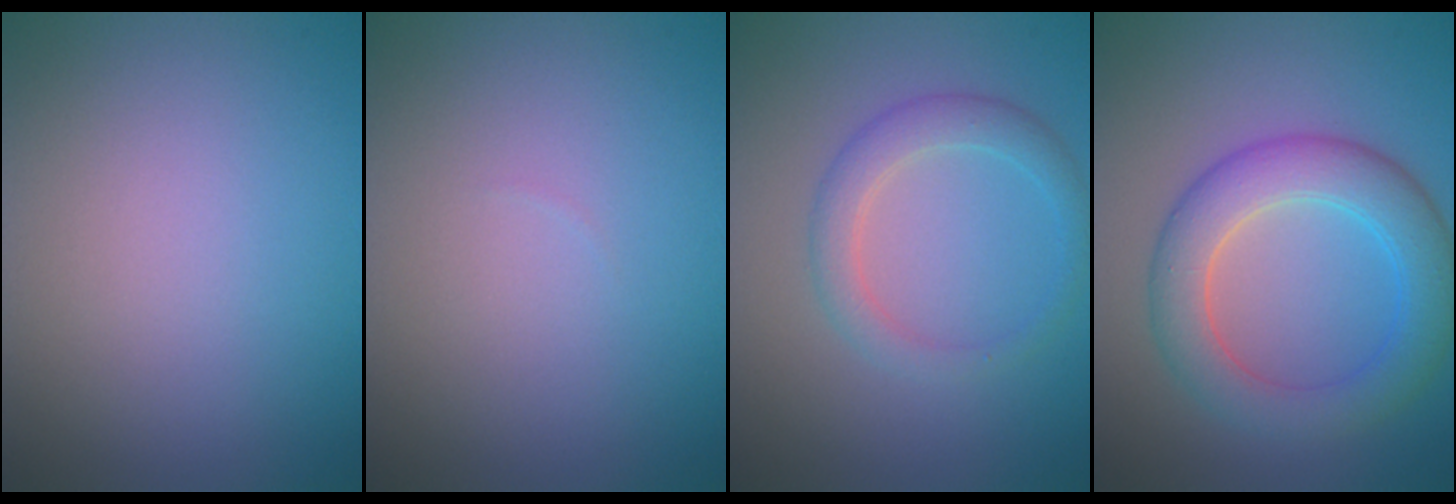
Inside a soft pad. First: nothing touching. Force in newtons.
{"total": 0.0}
{"total": 2.7, "press": 2.7, "slide": 0.1}
{"total": 5.9, "press": 5.9, "slide": 0.1}